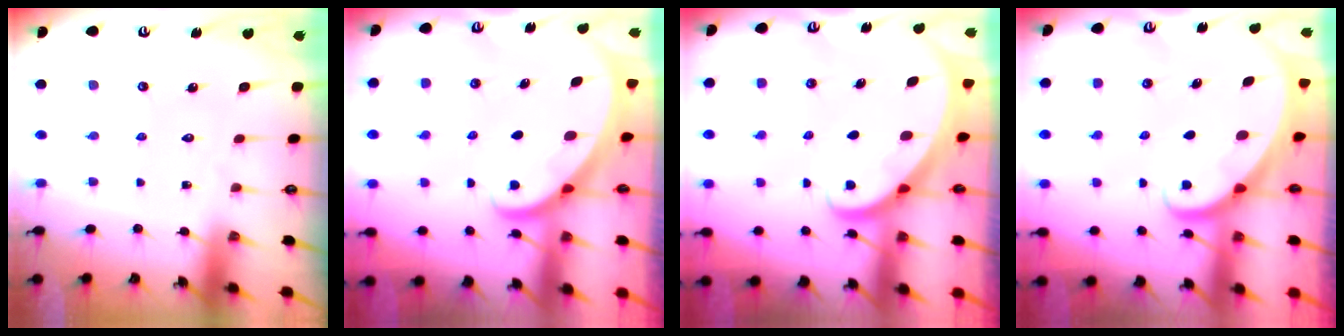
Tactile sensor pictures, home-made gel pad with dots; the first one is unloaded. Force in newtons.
{"total": 2.5, "press": 2.5, "slide": 0.3}
{"total": 2.8, "press": 2.8, "slide": 0.4}
{"total": 2.8, "press": 2.8, "slide": 0.3}